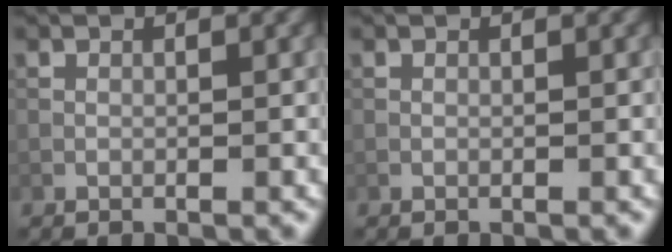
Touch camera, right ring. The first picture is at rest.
{"total": 0.0}